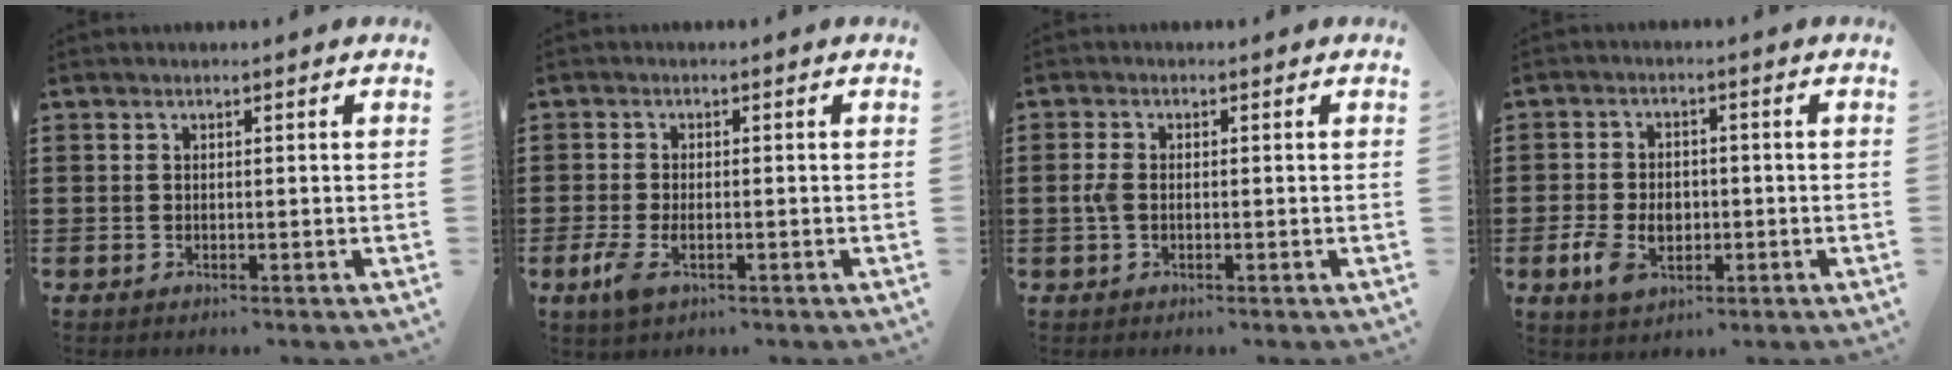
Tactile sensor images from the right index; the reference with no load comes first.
{"total": 2.9, "force": [-1.3, 1.2, 2.3], "torque": [-0.054, -0.006, -0.026]}
{"total": 2.2, "force": [-0.2, 1.4, 1.8], "torque": [-0.051, 0.000, -0.009]}
{"total": 5.1, "force": [-1.3, 3.6, 3.3], "torque": [-0.084, 0.001, -0.029]}